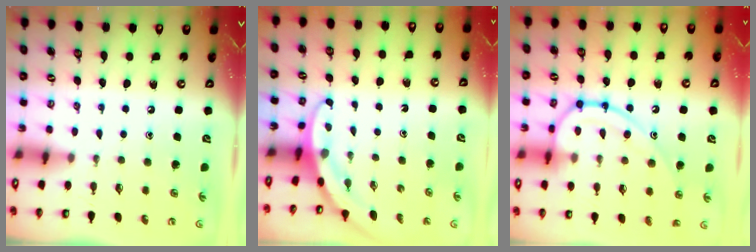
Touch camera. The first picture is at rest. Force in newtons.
{"total": 3.0, "press": 3.0, "slide": 0.1}
{"total": 13.6, "press": 13.5, "slide": 1.2}